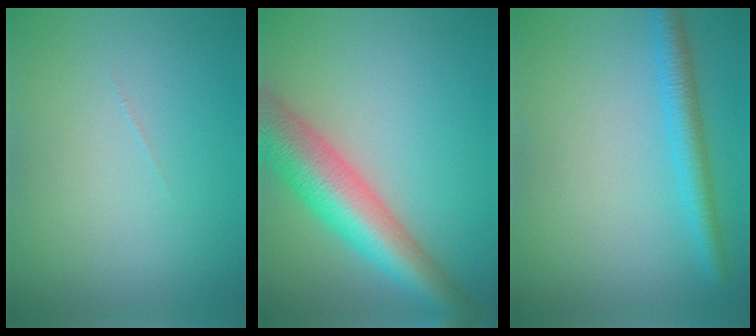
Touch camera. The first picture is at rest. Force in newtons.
{"total": 8.6, "press": 8.6, "slide": 0.4}
{"total": 3.0, "press": 3.0, "slide": 0.2}